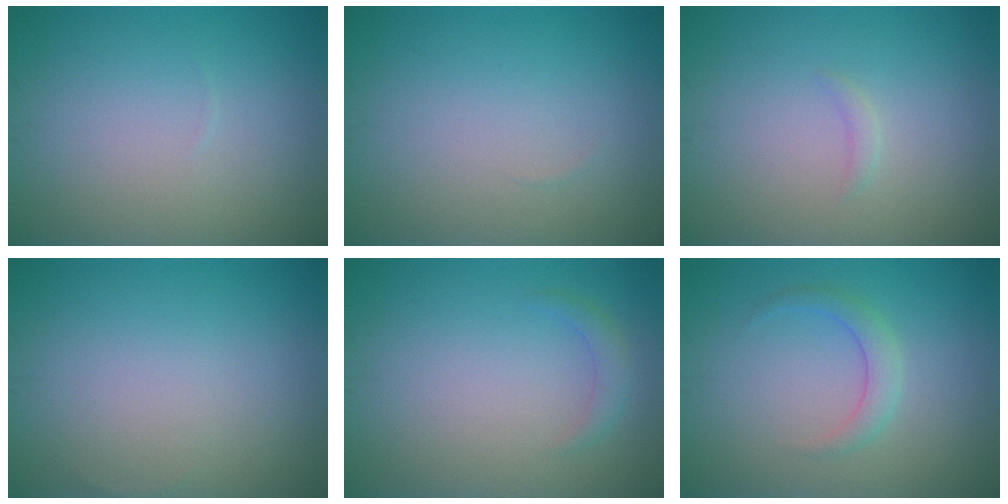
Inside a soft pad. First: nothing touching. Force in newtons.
{"total": 0.0}
{"total": 0.7, "press": 0.7, "slide": 0.1}
{"total": 0.0}
{"total": 1.3, "press": 1.3, "slide": 0.1}
{"total": 1.9, "press": 1.9, "slide": 0.1}